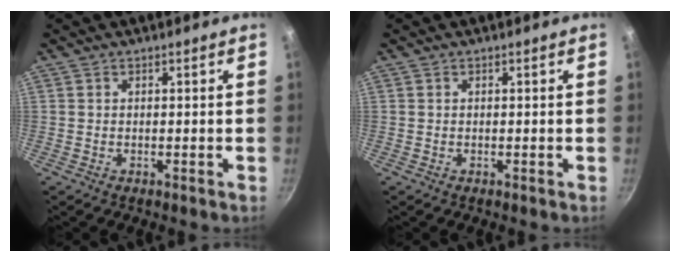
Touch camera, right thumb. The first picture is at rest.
{"total": 0.0}